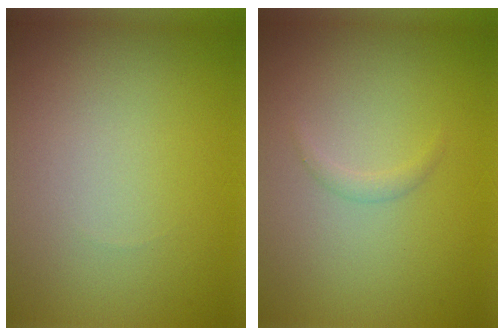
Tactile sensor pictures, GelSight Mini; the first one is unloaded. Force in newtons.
{"total": 0.8, "press": 0.8, "slide": 0.1}